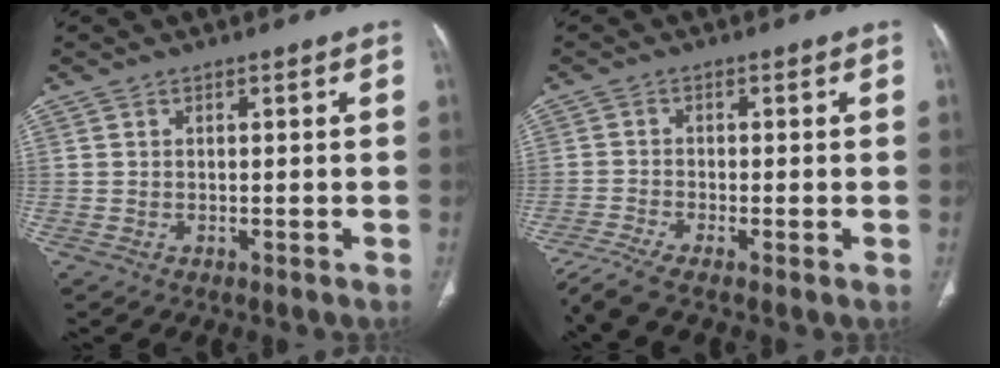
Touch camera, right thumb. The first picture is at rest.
{"total": 5.0, "force": [-3.7, -0.1, 3.4], "torque": [-0.096, 0.001, -0.078]}